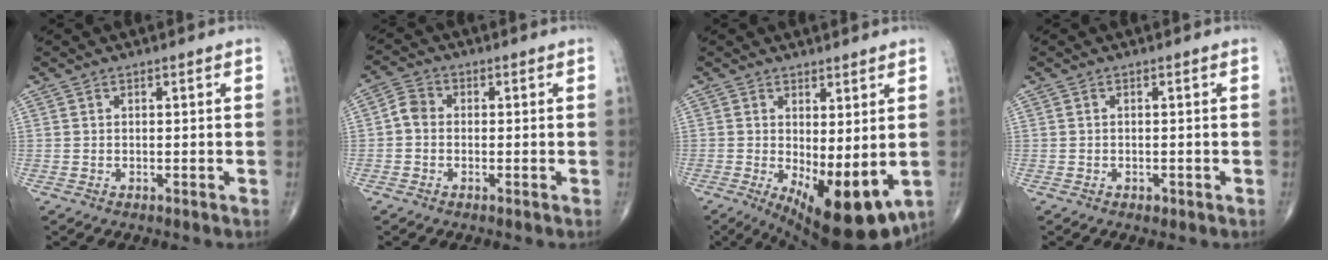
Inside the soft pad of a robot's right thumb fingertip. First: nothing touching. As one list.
[{"total": 3.0, "force": [-0.5, 2.5, 1.7], "torque": [-0.022, 0.011, -0.018]}, {"total": 13.7, "force": [-2.4, 5.3, 12.4], "torque": [-0.173, -0.026, -0.016]}, {"total": 0.6, "force": [-0.3, 0.4, 0.3], "torque": [0.001, 0.001, -0.005]}]